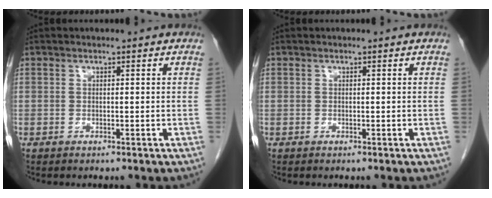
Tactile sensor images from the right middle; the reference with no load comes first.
{"total": 0.0}